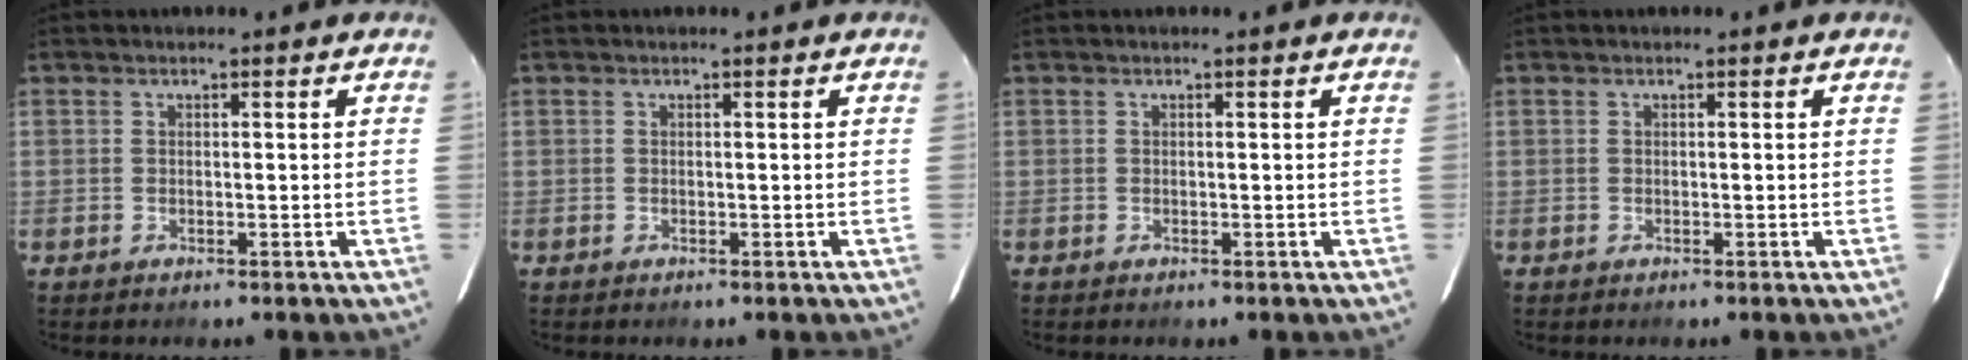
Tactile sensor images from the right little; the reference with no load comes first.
{"total": 0.0}
{"total": 0.0}
{"total": 0.0}